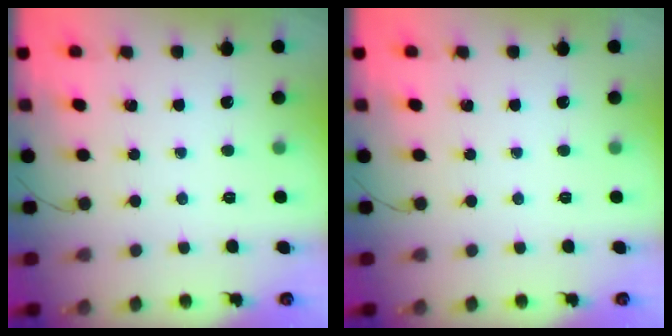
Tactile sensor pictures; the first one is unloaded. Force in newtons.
{"total": 0.0}